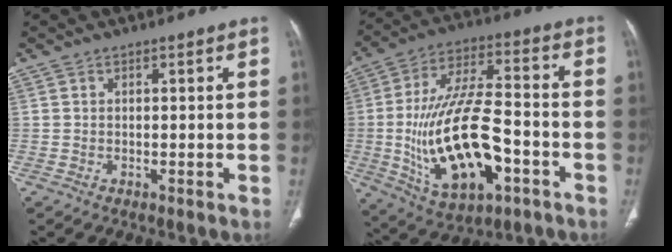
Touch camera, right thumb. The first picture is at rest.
{"total": 22.6, "force": [-5.8, 10.3, 19.3], "torque": [-0.361, 0.029, -0.086]}